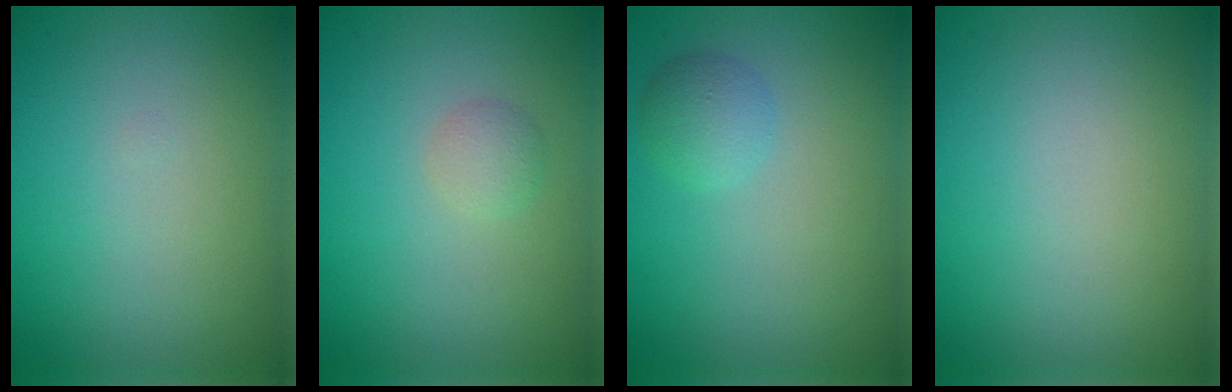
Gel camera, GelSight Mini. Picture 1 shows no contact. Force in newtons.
{"total": 1.2, "press": 1.2, "slide": 0.1}
{"total": 1.9, "press": 1.9, "slide": 0.1}
{"total": 0.0}